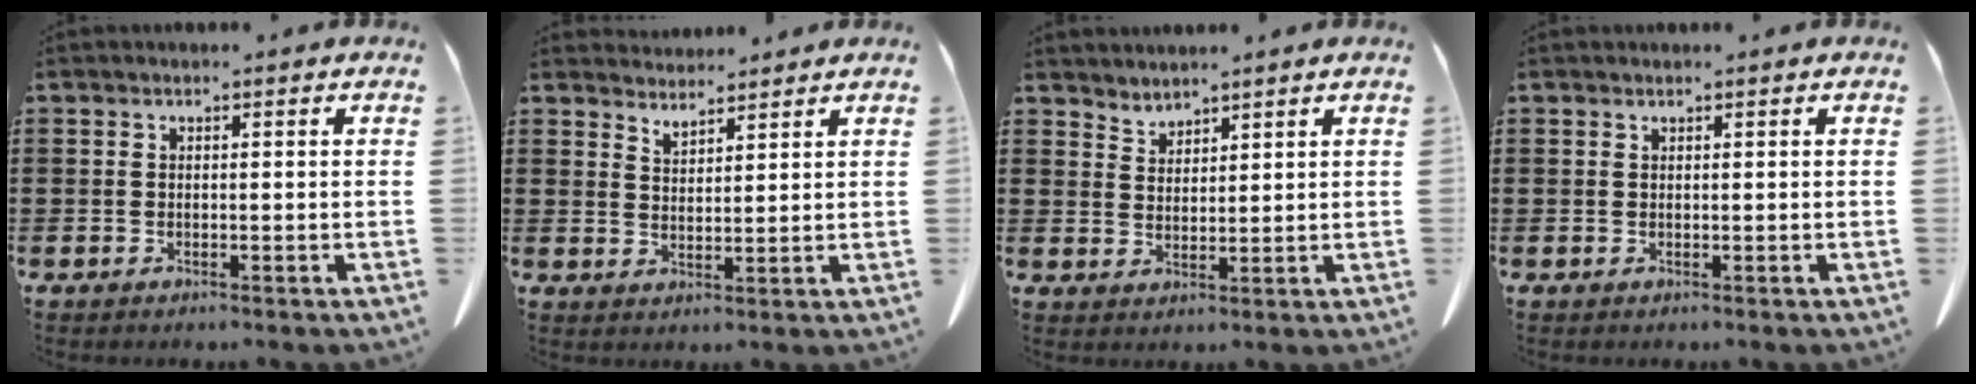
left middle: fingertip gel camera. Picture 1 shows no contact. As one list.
[{"total": 2.1, "force": [2.0, 0.4, 0.6], "torque": [-0.016, 0.002, 0.038]}, {"total": 2.7, "force": [2.6, 0.6, -0.4], "torque": [-0.001, -0.005, 0.050]}, {"total": 0.6, "force": [0.5, 0.2, 0.0], "torque": [-0.003, -0.001, 0.011]}]